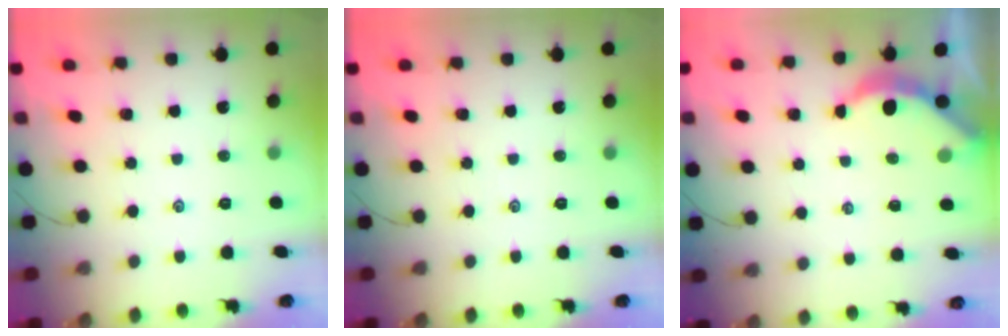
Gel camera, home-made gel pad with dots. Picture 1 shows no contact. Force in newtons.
{"total": 0.0}
{"total": 4.4, "press": 4.4, "slide": 0.6}